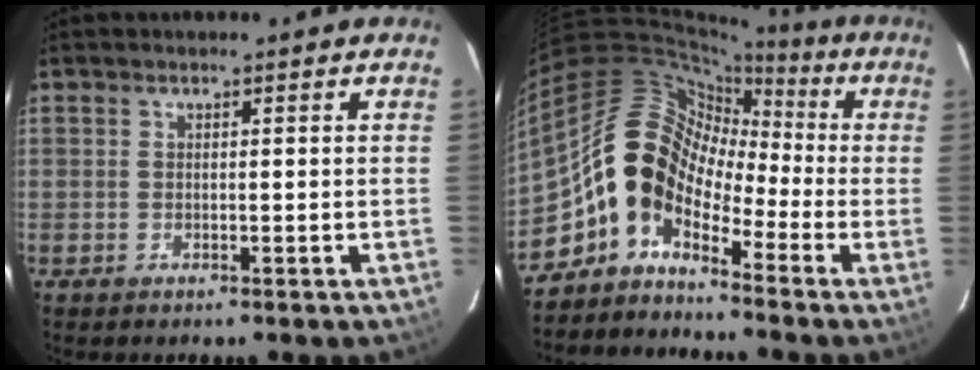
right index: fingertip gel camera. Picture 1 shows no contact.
{"total": 10.2, "force": [-4.7, 7.1, 5.6], "torque": [-0.084, 0.032, -0.115]}